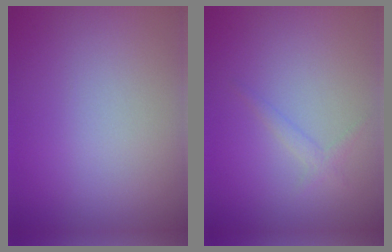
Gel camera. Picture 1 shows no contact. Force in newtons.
{"total": 1.1, "press": 1.1, "slide": 0.1}